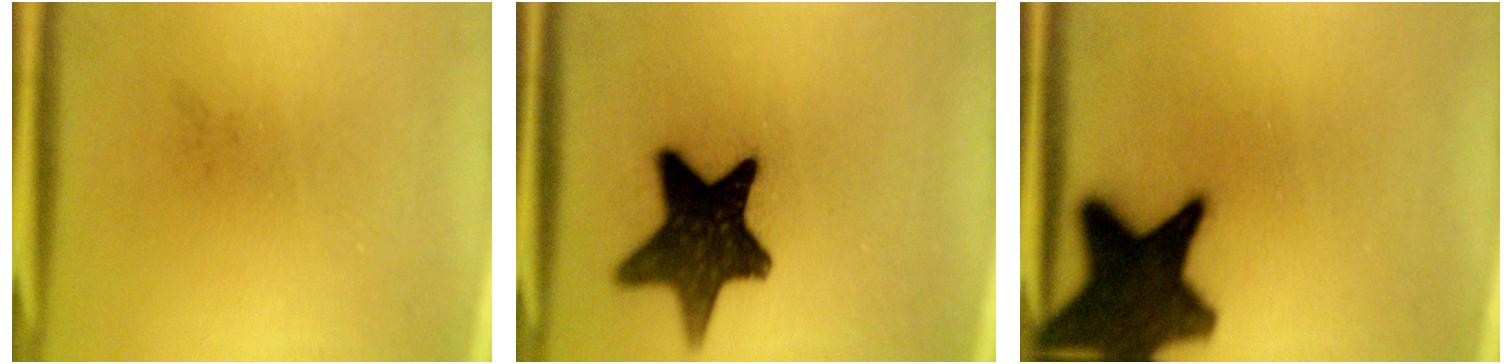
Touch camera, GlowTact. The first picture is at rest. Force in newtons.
{"total": 15.5}
{"total": 18.0}